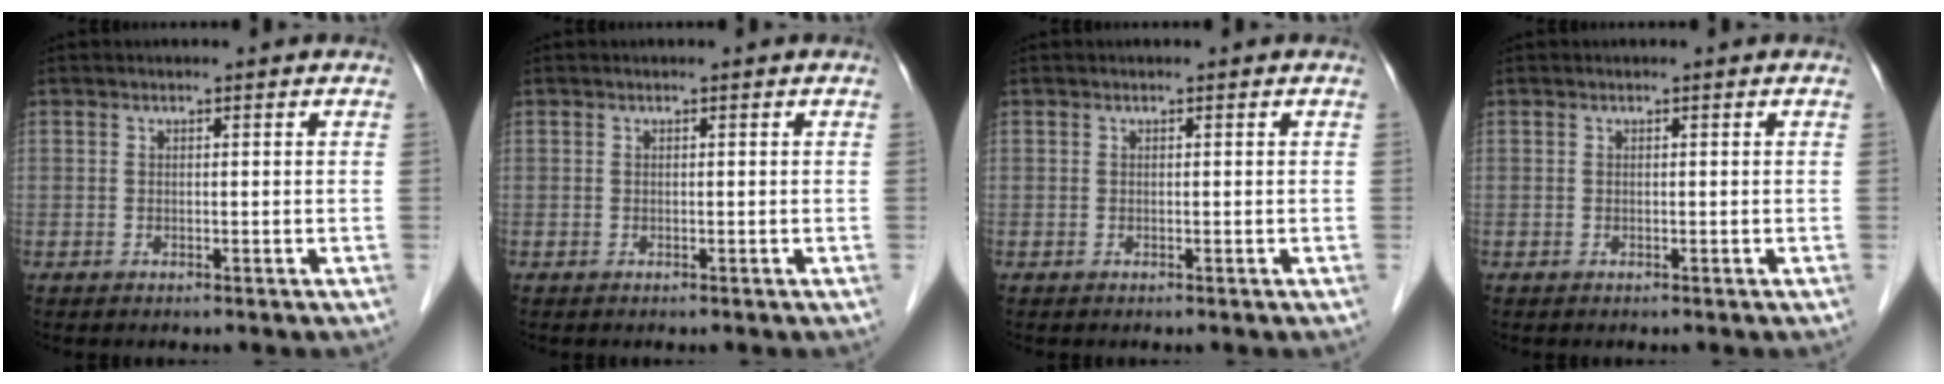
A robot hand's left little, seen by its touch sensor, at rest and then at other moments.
{"total": 0.0}
{"total": 0.0}
{"total": 0.0}